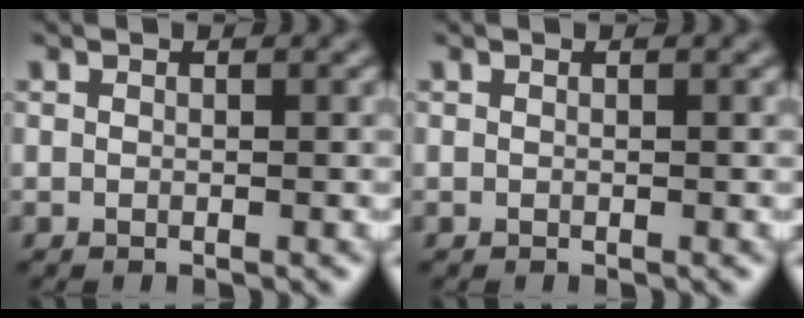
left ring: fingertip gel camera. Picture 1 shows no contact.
{"total": 0.0}